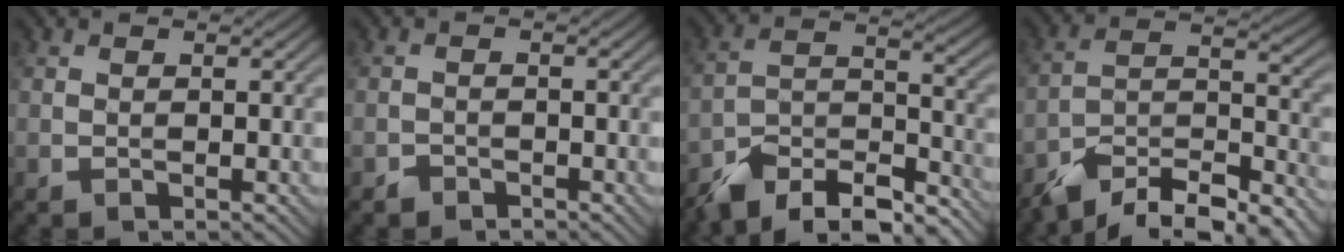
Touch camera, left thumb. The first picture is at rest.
{"total": 1.1, "force": [-0.9, 0.5, -0.2], "torque": [0.005, 0.000, -0.019]}
{"total": 11.6, "force": [-9.4, 4.2, 5.2], "torque": [-0.093, -0.001, -0.168]}
{"total": 11.4, "force": [-9.1, 3.7, 5.8], "torque": [-0.100, -0.001, -0.166]}